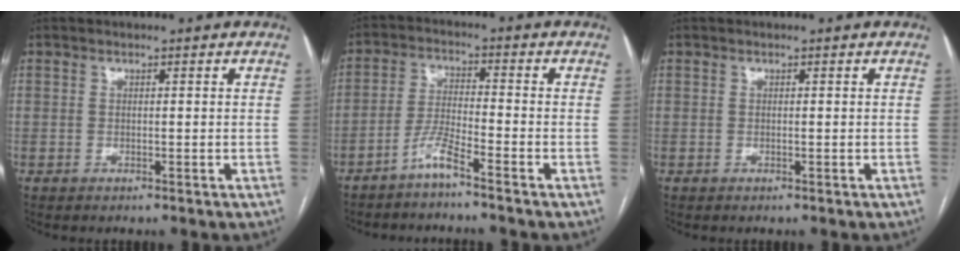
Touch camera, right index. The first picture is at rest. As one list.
[{"total": 4.5, "force": [-3.5, -0.4, 2.8], "torque": [-0.063, -0.005, -0.076]}, {"total": 0.0}]